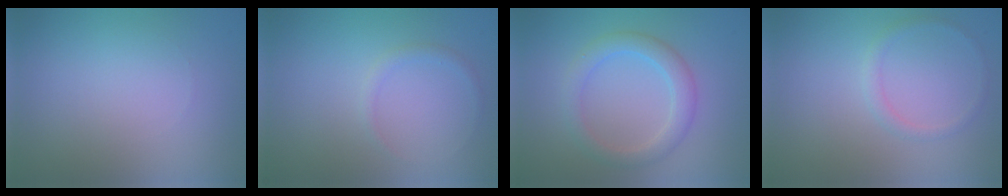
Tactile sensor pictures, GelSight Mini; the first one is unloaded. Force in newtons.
{"total": 0.9, "press": 0.8, "slide": 0.1}
{"total": 3.1, "press": 3.1, "slide": 0.1}
{"total": 1.0, "press": 1.0, "slide": 0.1}